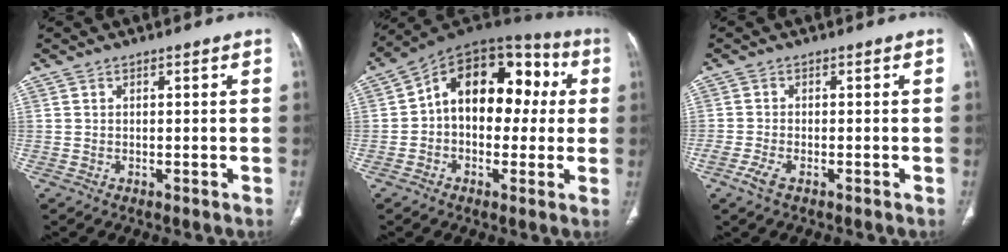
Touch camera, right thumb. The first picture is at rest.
{"total": 18.3, "force": [1.9, 11.9, 13.7], "torque": [-0.157, 0.051, 0.018]}
{"total": 2.9, "force": [-1.7, 1.1, 2.1], "torque": [-0.055, 0.001, -0.037]}